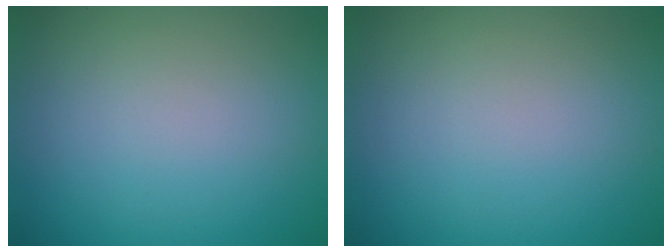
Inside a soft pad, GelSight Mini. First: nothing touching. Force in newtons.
{"total": 0.0}